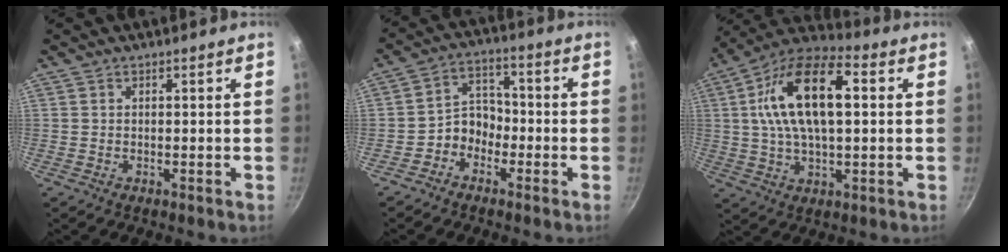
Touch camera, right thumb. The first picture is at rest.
{"total": 6.3, "force": [-2.8, 4.9, 2.9], "torque": [-0.024, 0.037, -0.063]}
{"total": 18.8, "force": [3.3, 8.9, 16.2], "torque": [-0.289, 0.025, 0.051]}